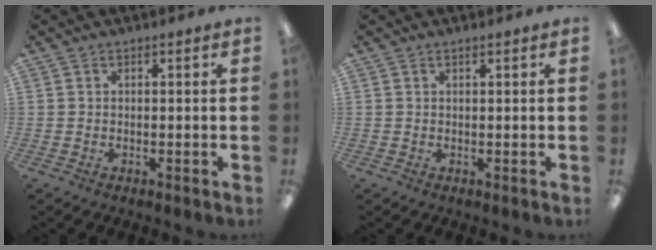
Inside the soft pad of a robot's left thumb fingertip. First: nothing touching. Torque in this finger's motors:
{"motor_torque": [-0.08, -0.13, -0.30, 0.06, 0.02]}